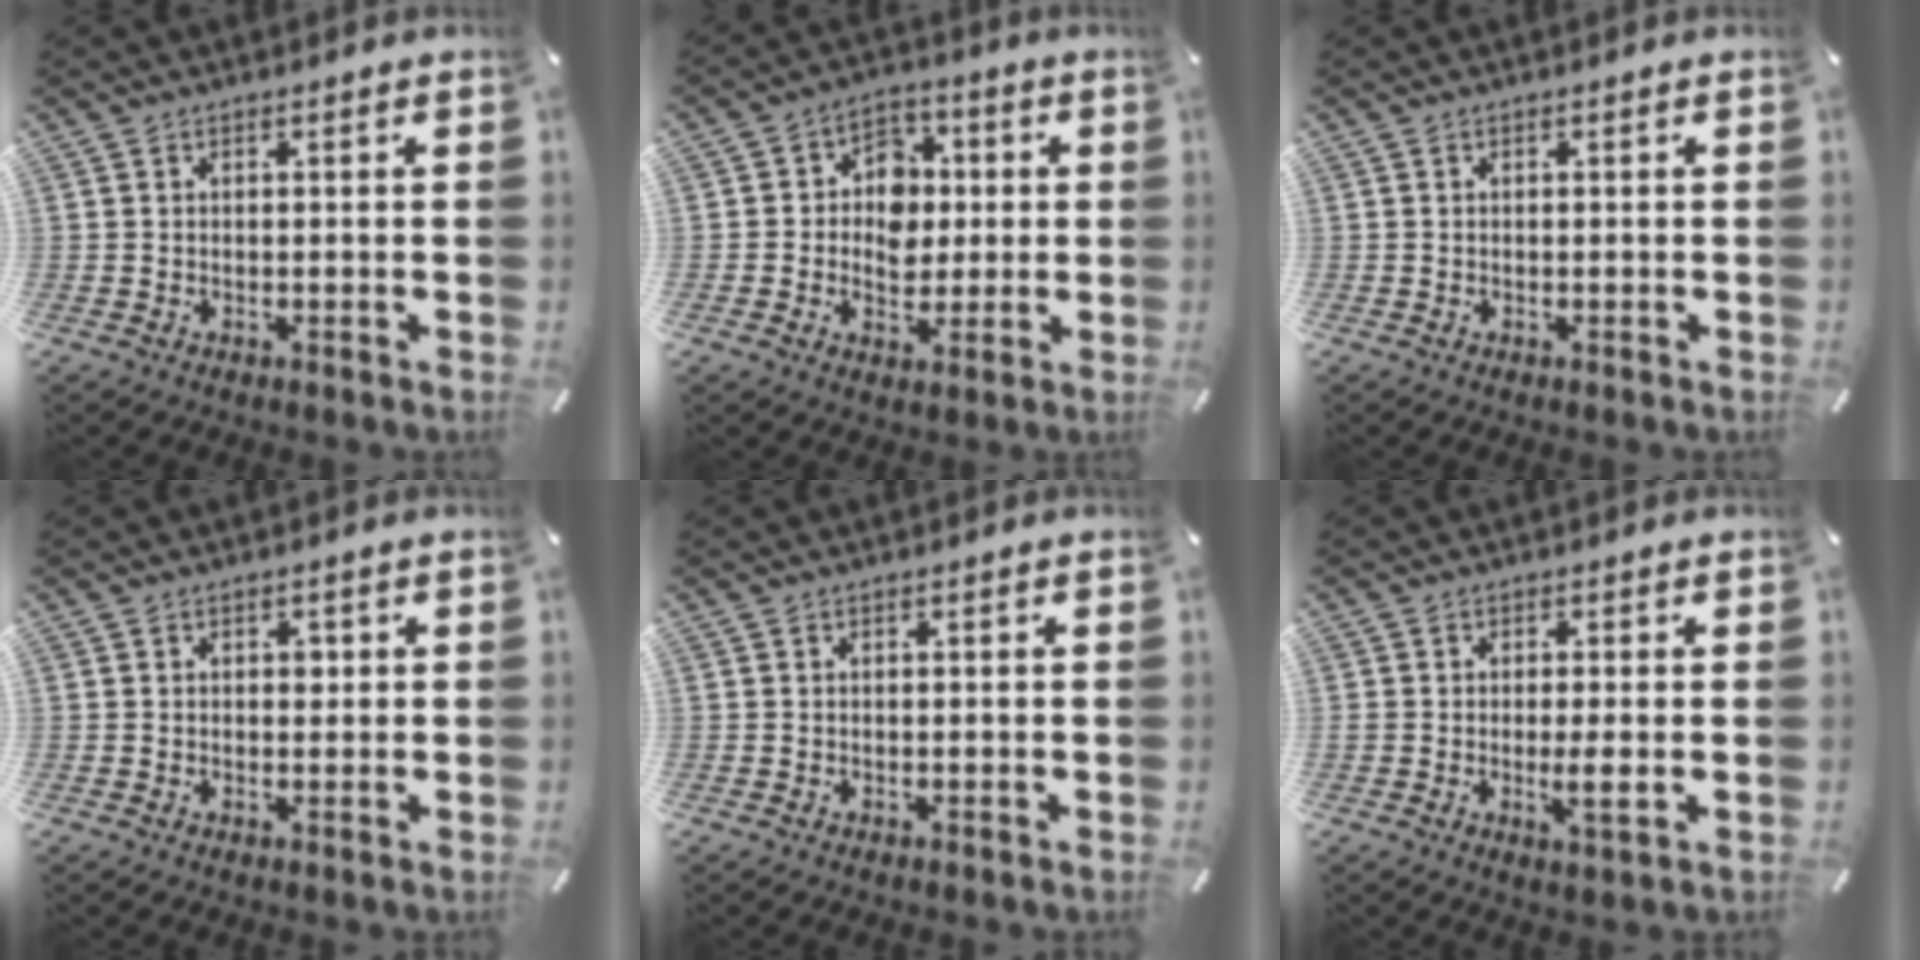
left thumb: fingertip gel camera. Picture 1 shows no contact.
{"total": 9.6, "force": [-0.6, 8.2, 4.9], "torque": [-0.071, 0.018, -0.007]}
{"total": 0.0}
{"total": 1.6, "force": [0.2, 1.3, 1.0], "torque": [-0.006, 0.000, -0.001]}
{"total": 0.0}
{"total": 3.5, "force": [-0.6, 0.9, 3.4], "torque": [-0.056, -0.002, -0.009]}